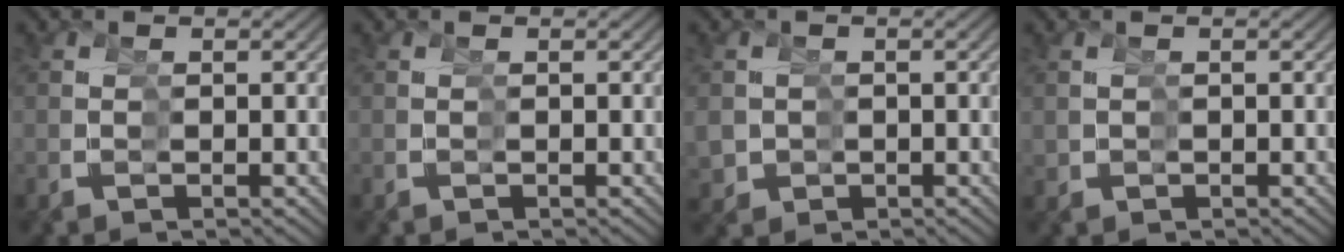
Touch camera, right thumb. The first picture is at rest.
{"total": 0.0}
{"total": 3.6, "force": [0.0, 3.5, 0.9], "torque": [-0.032, -0.021, 0.018]}
{"total": 1.0, "force": [0.2, 0.9, 0.4], "torque": [-0.011, -0.003, 0.011]}